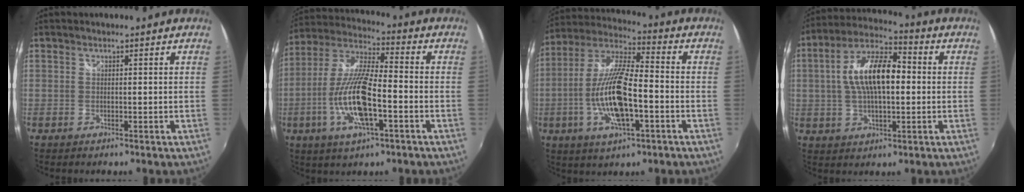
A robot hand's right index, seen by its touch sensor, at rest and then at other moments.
{"total": 15.1, "force": [-4.7, 4.2, 13.7], "torque": [-0.281, -0.009, -0.089]}
{"total": 16.1, "force": [-4.3, 4.6, 14.8], "torque": [-0.299, -0.007, -0.083]}
{"total": 13.6, "force": [0.8, 6.0, 12.2], "torque": [-0.228, 0.020, 0.007]}